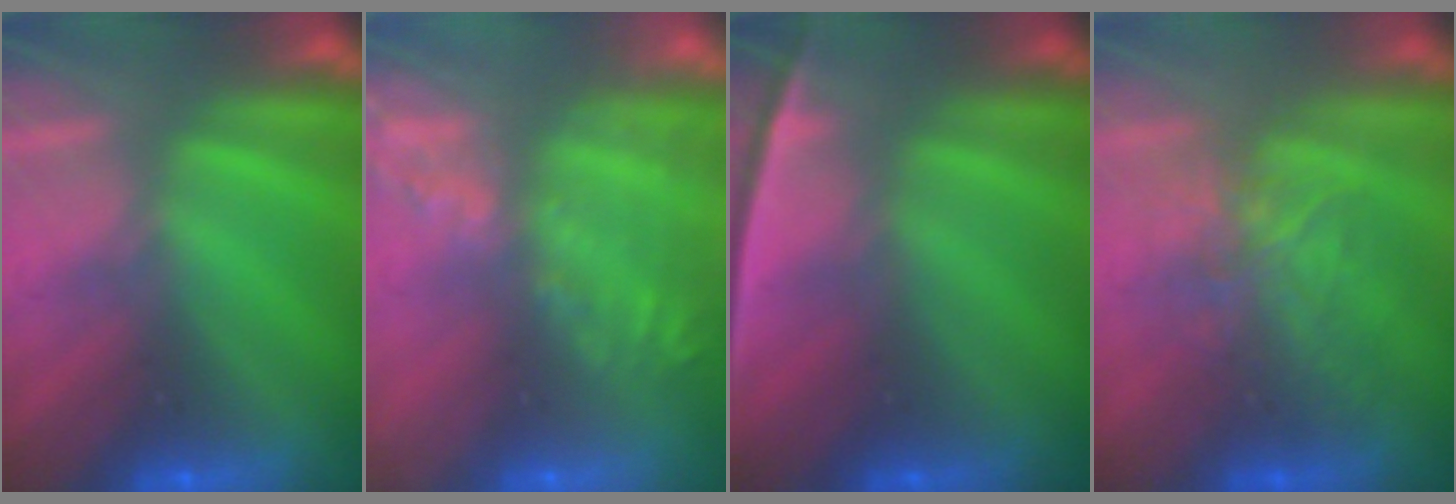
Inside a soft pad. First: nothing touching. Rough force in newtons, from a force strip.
{"total": 11.8}
{"total": 2.4}
{"total": 2.5}